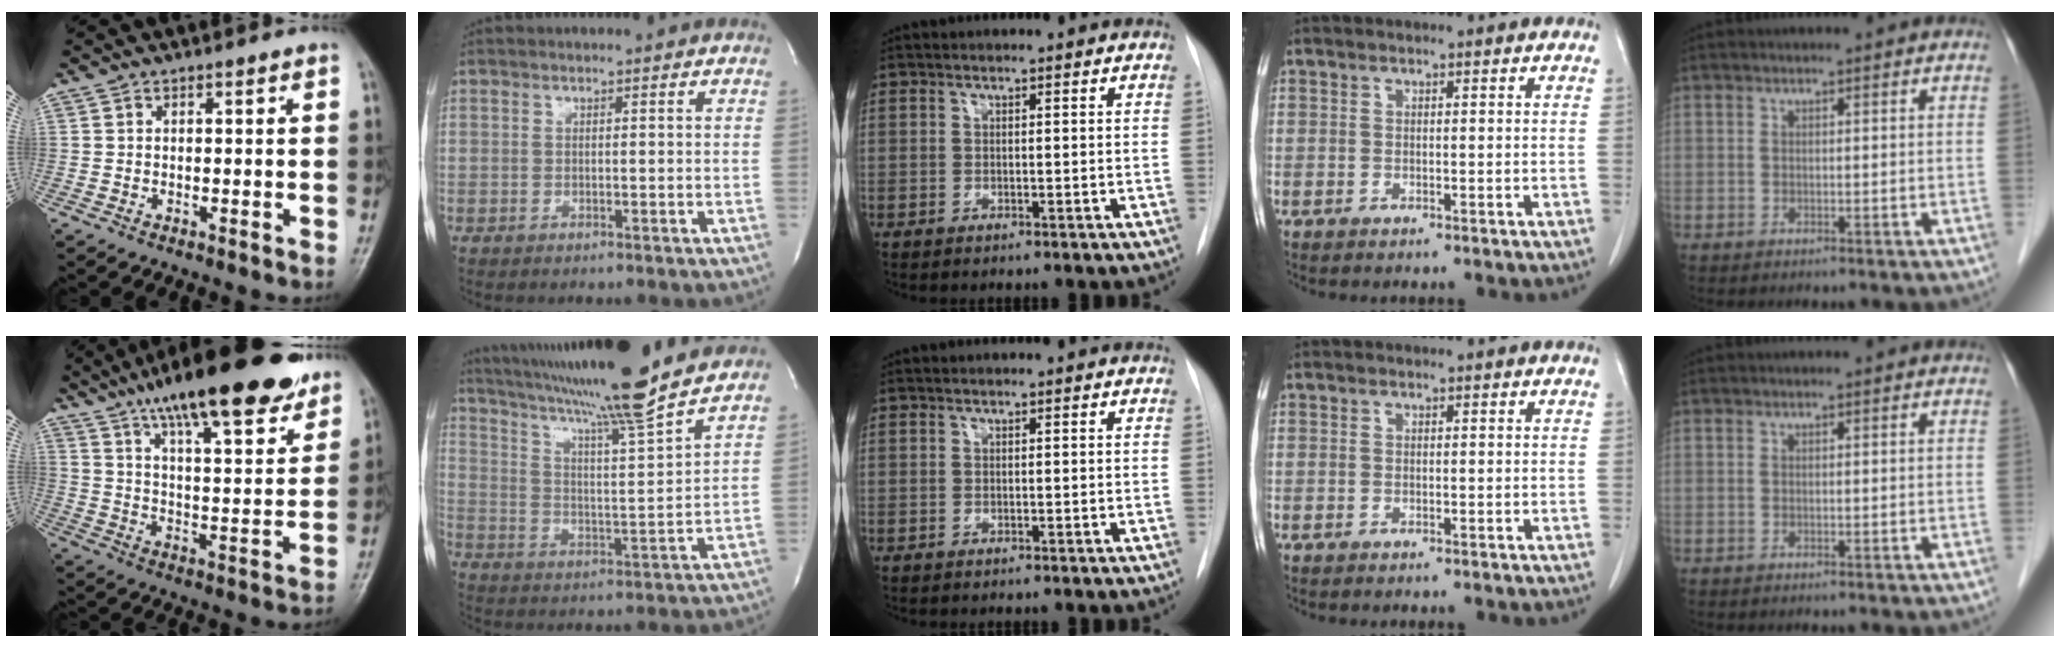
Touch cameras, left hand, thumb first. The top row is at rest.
{"thumb": {"total": 23.1, "force": [16.4, 6.0, 15.1], "torque": [-0.203, -0.048, 0.252]}, "index": {"total": 19.1, "force": [16.2, -1.3, 10.0], "torque": [-0.179, -0.009, 0.253]}}